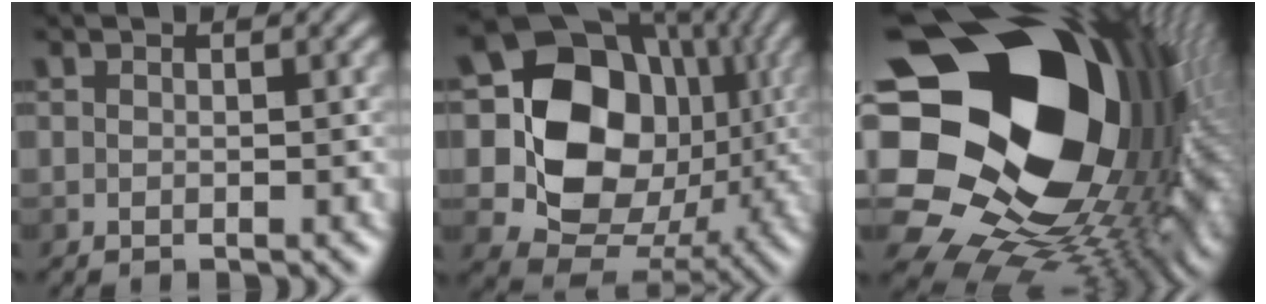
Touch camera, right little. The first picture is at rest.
{"total": 13.4, "force": [1.4, 11.2, 7.3], "torque": [-0.133, -0.001, 0.022]}
{"total": 21.6, "force": [1.2, 16.3, 14.2], "torque": [-0.260, -0.030, -0.005]}